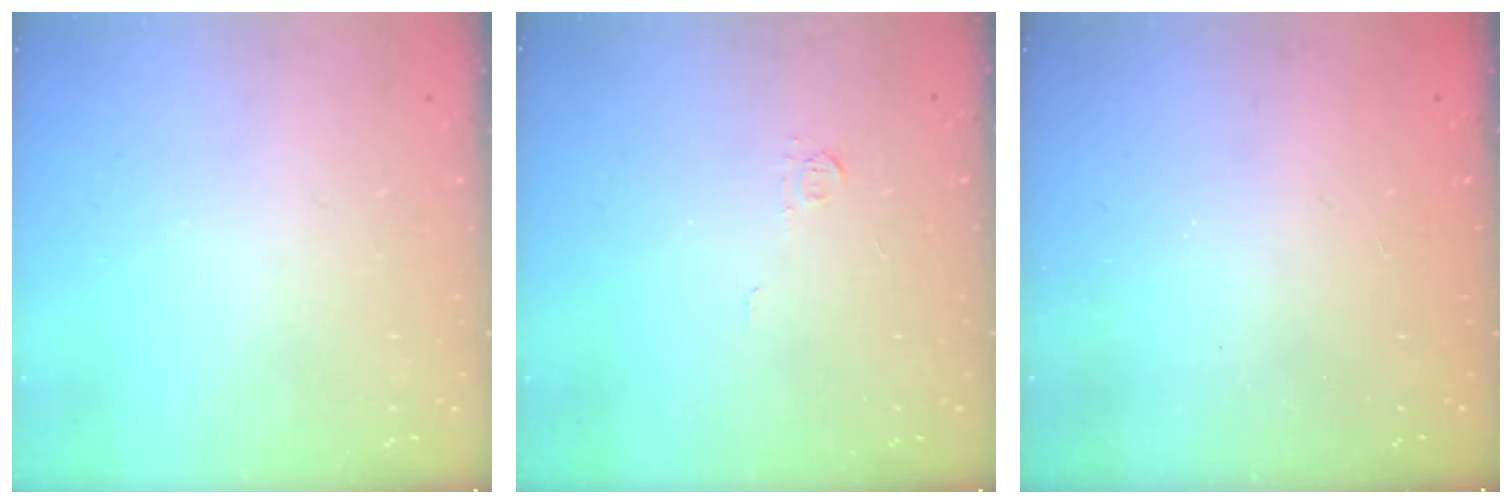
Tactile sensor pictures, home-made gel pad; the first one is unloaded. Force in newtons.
{"total": 3.4, "press": 3.4, "slide": 0.5}
{"total": 2.4, "press": 2.3, "slide": 0.8}